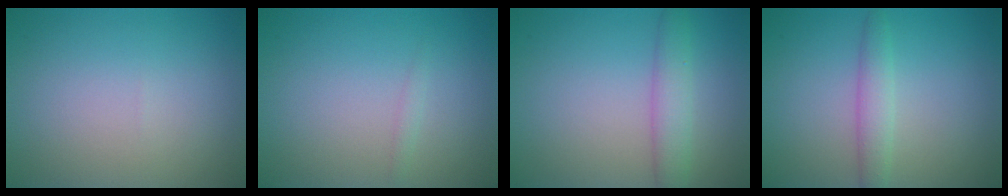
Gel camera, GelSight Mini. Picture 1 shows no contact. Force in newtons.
{"total": 0.6, "press": 0.6, "slide": 0.0}
{"total": 2.9, "press": 2.9, "slide": 0.1}
{"total": 2.1, "press": 2.1, "slide": 0.1}